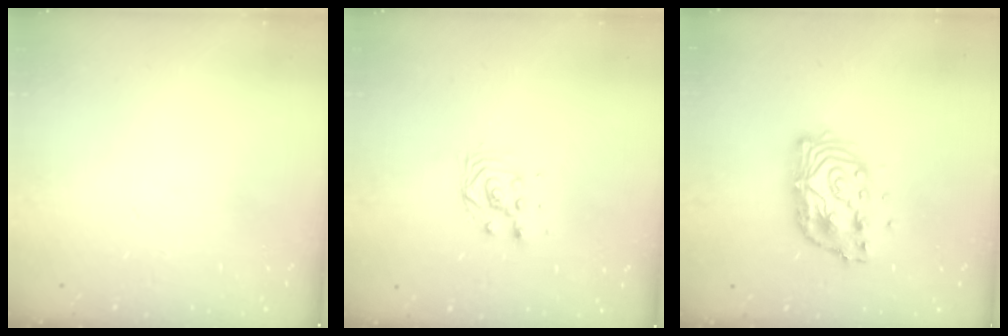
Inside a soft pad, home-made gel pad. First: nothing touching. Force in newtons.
{"total": 3.8, "press": 3.7, "slide": 0.6}
{"total": 11.8, "press": 11.7, "slide": 1.0}